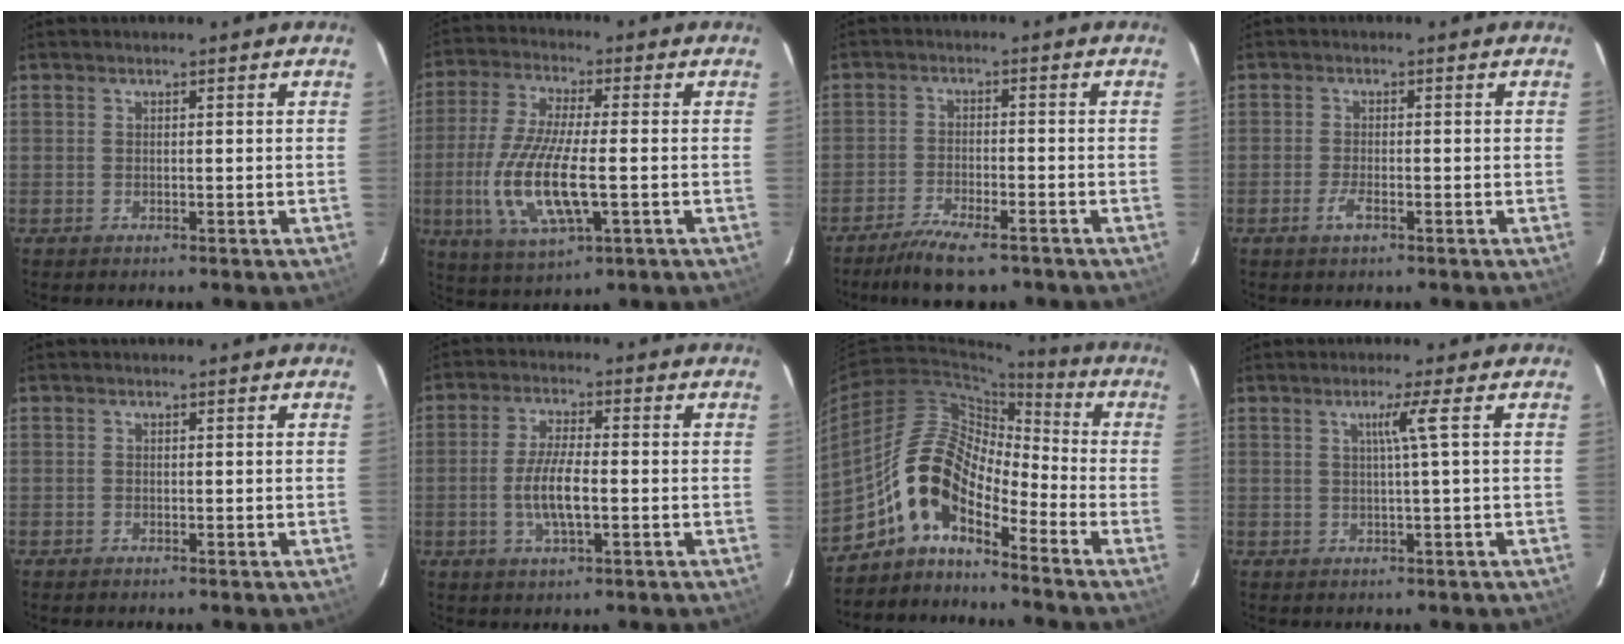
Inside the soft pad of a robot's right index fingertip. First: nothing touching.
{"total": 14.5, "force": [-3.1, 4.0, 13.6], "torque": [-0.287, -0.016, -0.057]}
{"total": 8.2, "force": [-6.5, 2.1, 4.5], "torque": [-0.107, -0.012, -0.114]}
{"total": 2.5, "force": [-1.4, 0.7, 2.0], "torque": [-0.046, -0.004, -0.027]}
{"total": 0.0}
{"total": 7.3, "force": [-1.6, 2.0, 6.8], "torque": [-0.138, -0.002, -0.031]}
{"total": 11.3, "force": [-7.2, 4.6, 7.4], "torque": [-0.140, 0.024, -0.153]}
{"total": 2.9, "force": [0.6, -1.3, 2.5], "torque": [-0.038, -0.008, 0.015]}